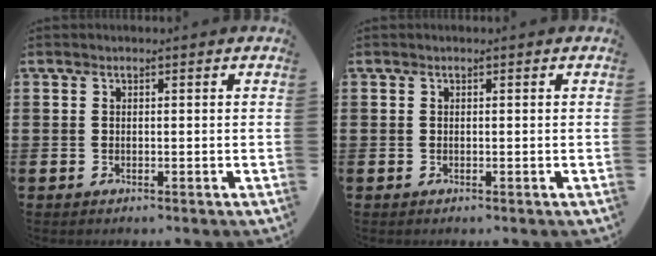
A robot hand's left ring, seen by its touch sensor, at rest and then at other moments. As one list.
[{"total": 0.0}]